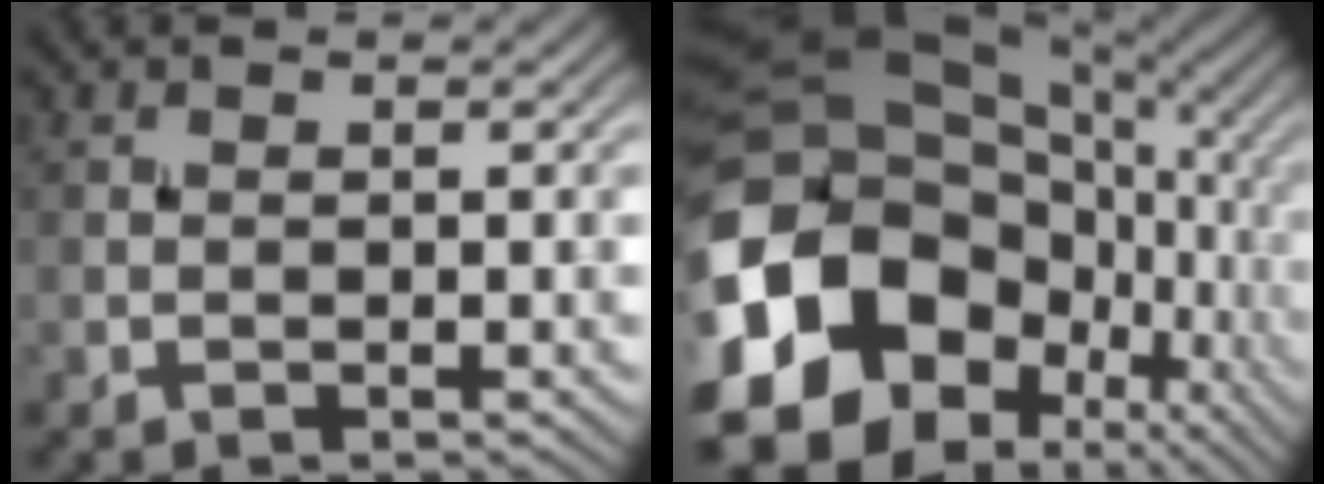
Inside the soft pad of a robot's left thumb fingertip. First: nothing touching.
{"total": 20.9, "force": [-3.3, 16.7, 12.2], "torque": [-0.306, -0.022, -0.026]}